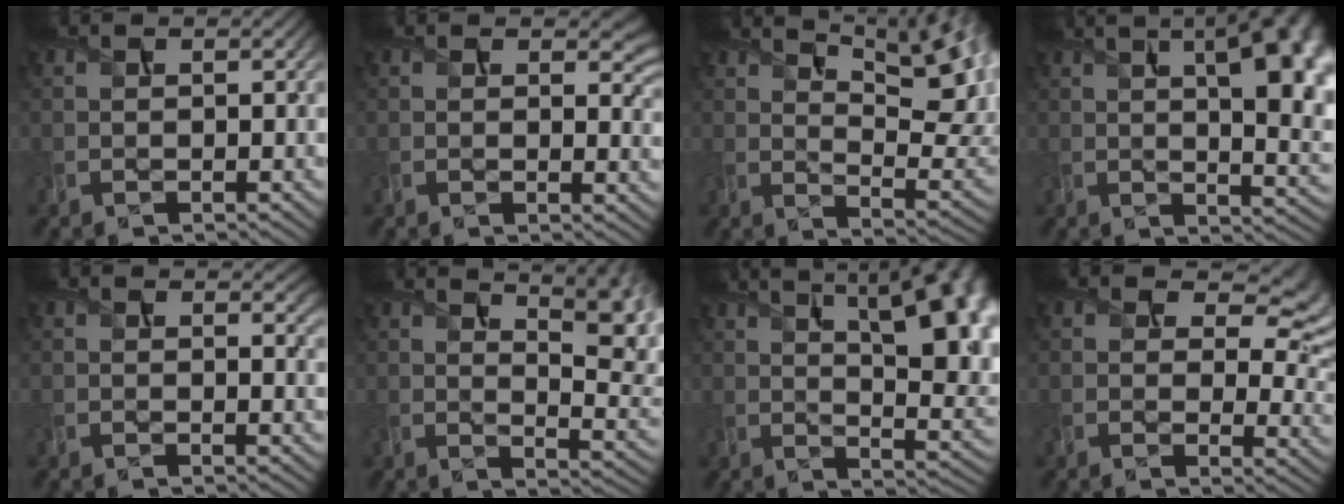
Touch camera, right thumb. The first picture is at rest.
{"total": 4.1, "force": [1.6, 2.0, 3.2], "torque": [-0.050, -0.006, 0.025]}
{"total": 15.8, "force": [8.6, 5.8, 11.9], "torque": [-0.182, 0.022, 0.132]}
{"total": 17.6, "force": [4.6, 7.3, 15.3], "torque": [-0.185, 0.045, 0.071]}
{"total": 2.3, "force": [0.9, 1.0, 1.8], "torque": [-0.034, -0.006, 0.013]}
{"total": 11.4, "force": [5.8, 3.6, 9.0], "torque": [-0.111, 0.013, 0.085]}
{"total": 19.2, "force": [6.9, 8.3, 15.9], "torque": [-0.200, 0.050, 0.109]}
{"total": 9.5, "force": [3.8, 5.9, 6.4], "torque": [-0.096, -0.012, 0.066]}